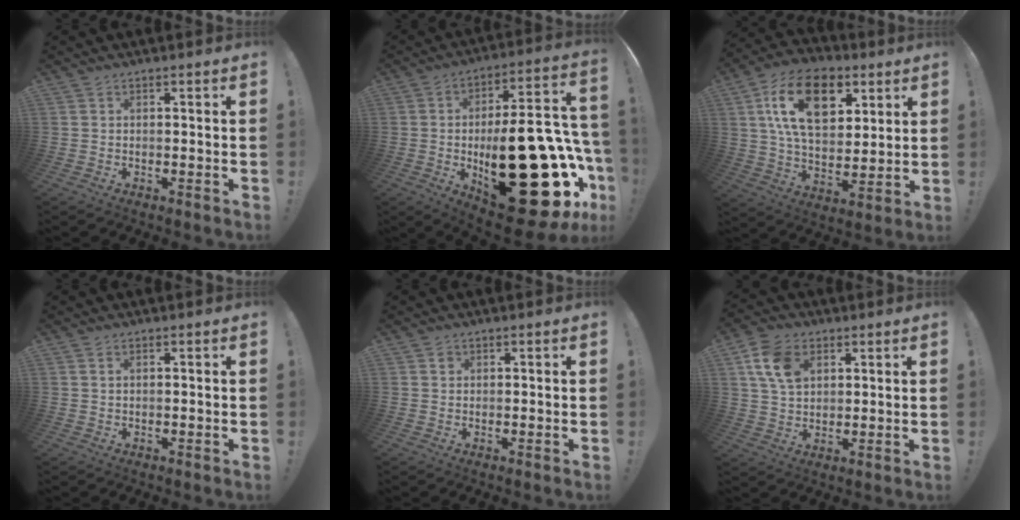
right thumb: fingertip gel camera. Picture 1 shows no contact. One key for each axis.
{"total": 38.5, "fx": -8.2, "fy": 17.2, "fz": 33.5, "tx": -0.472, "ty": 0.022, "tz": -0.084}
{"total": 21.3, "fx": 8.8, "fy": 13.2, "fz": 14.2, "tx": -0.237, "ty": -0.029, "tz": 0.154}
{"total": 0.8, "fx": 0.4, "fy": 0.3, "fz": 0.6, "tx": -0.012, "ty": 0.001, "tz": 0.007}
{"total": 1.0, "fx": 0.5, "fy": 0.9, "fz": 0.1, "tx": 0.001, "ty": 0.001, "tz": 0.008}
{"total": 11.4, "fx": 4.4, "fy": 7.9, "fz": 7.0, "tx": -0.117, "ty": -0.001, "tz": 0.086}